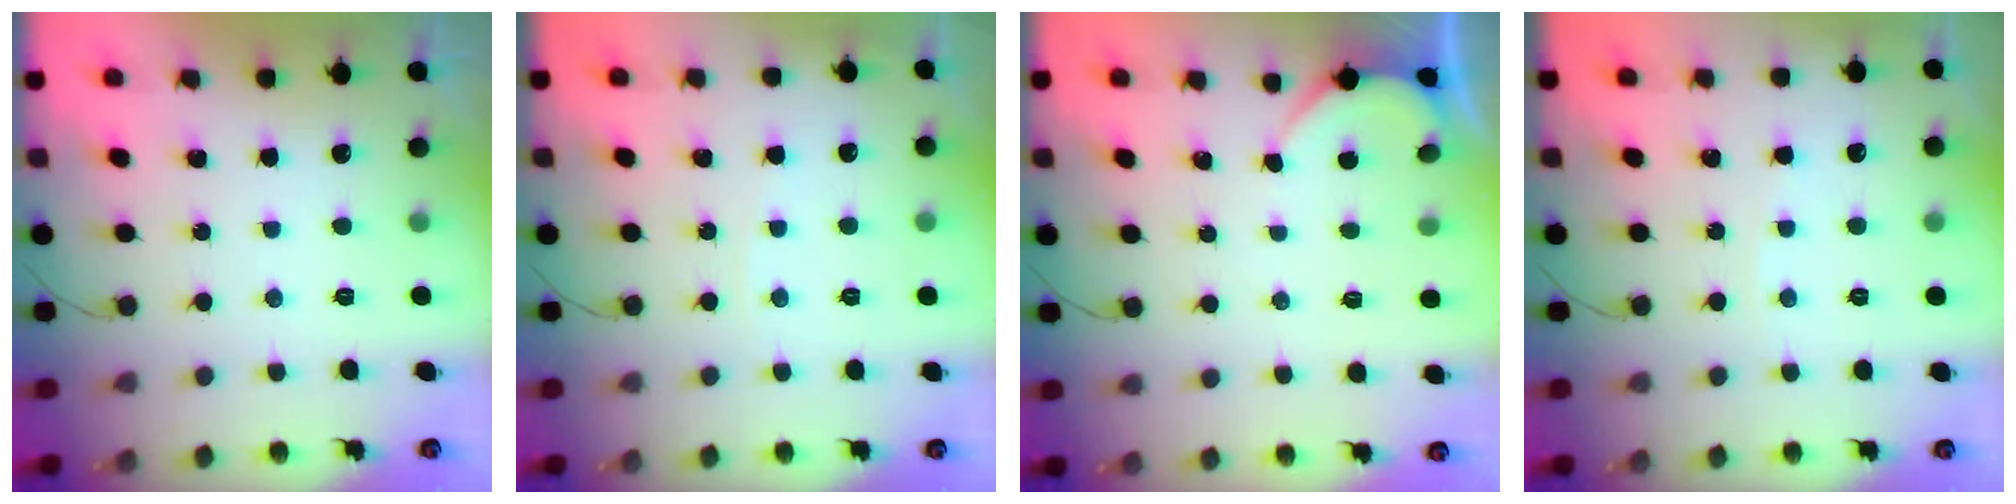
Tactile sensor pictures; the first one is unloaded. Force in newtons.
{"total": 2.8, "press": 2.8, "slide": 0.3}
{"total": 2.1, "press": 2.1, "slide": 0.3}
{"total": 1.8, "press": 1.7, "slide": 0.2}